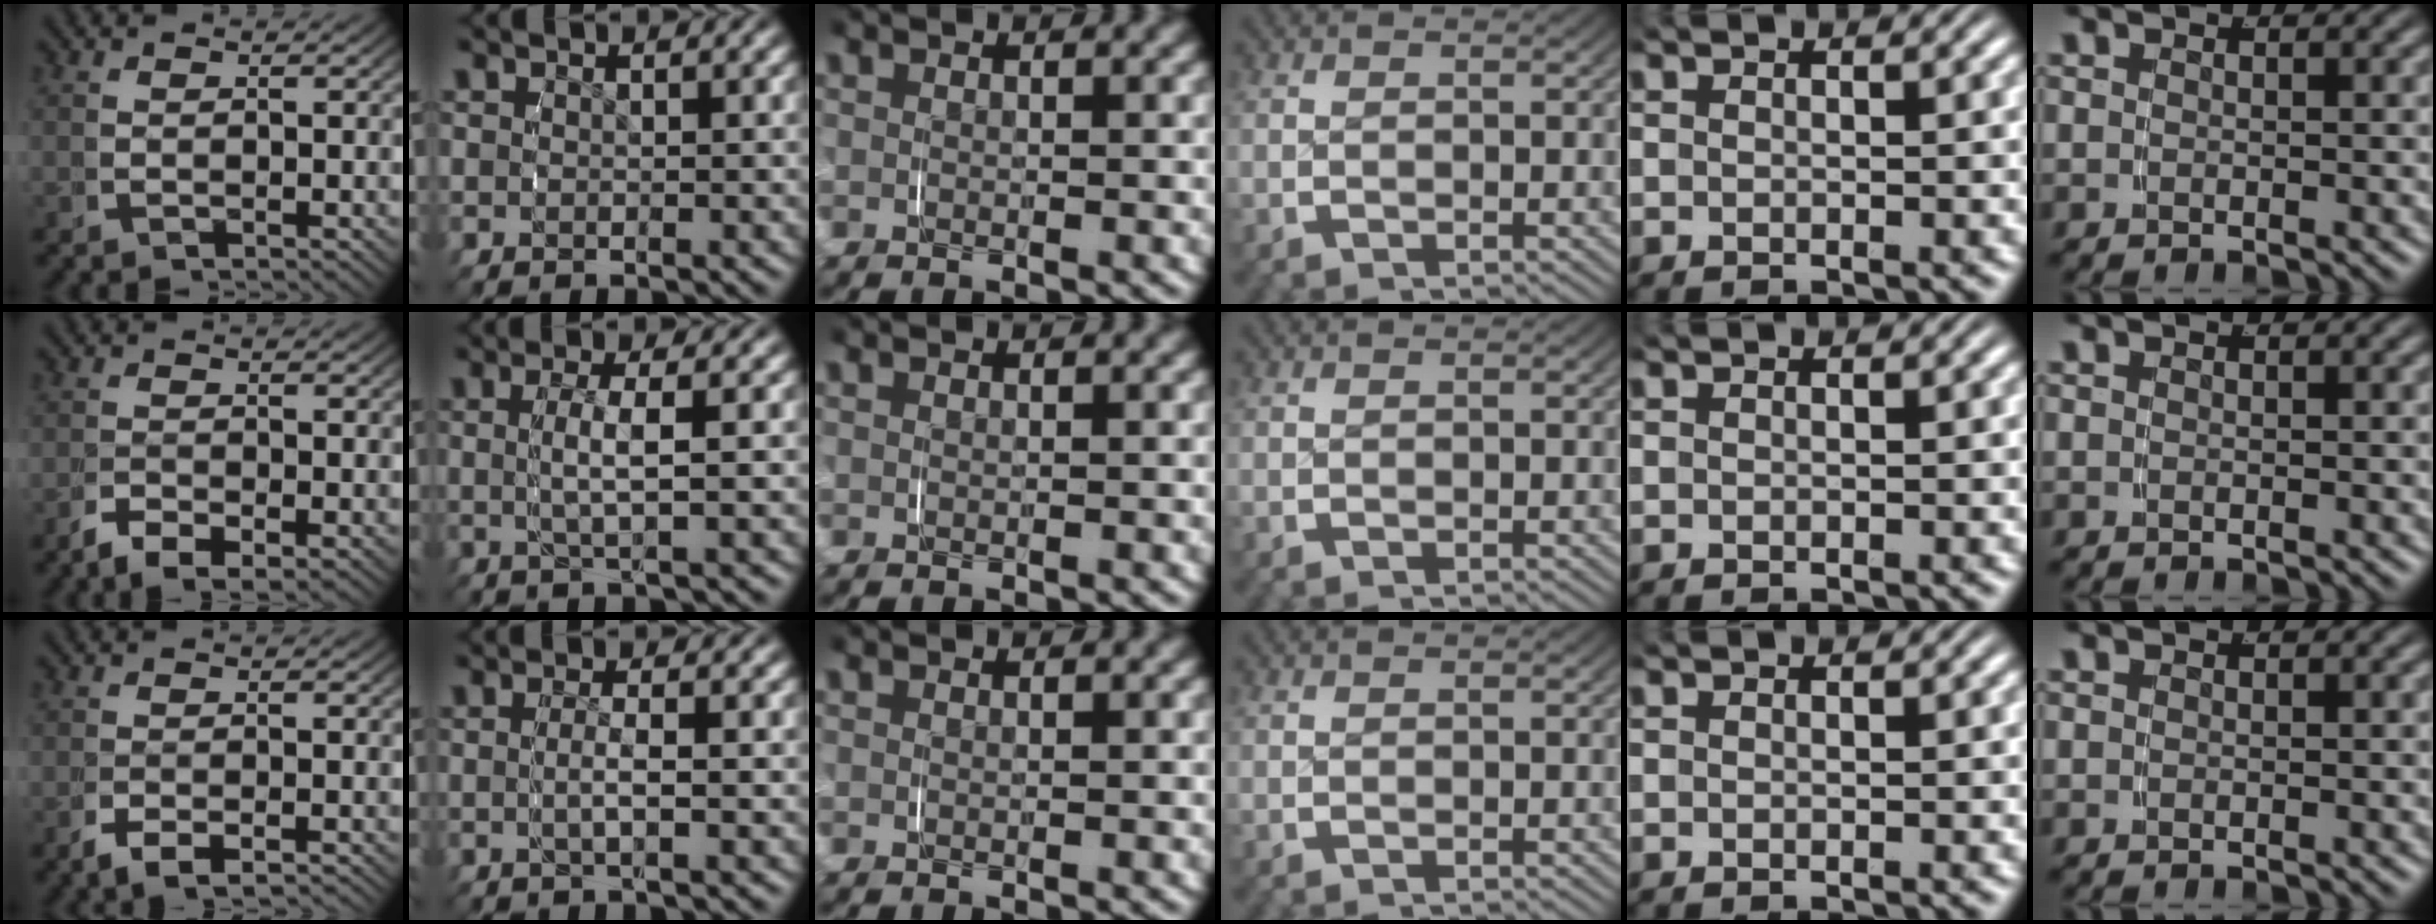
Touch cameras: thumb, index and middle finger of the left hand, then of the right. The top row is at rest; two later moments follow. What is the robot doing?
{"motion": "grasp_and_lifting", "object": "map"}